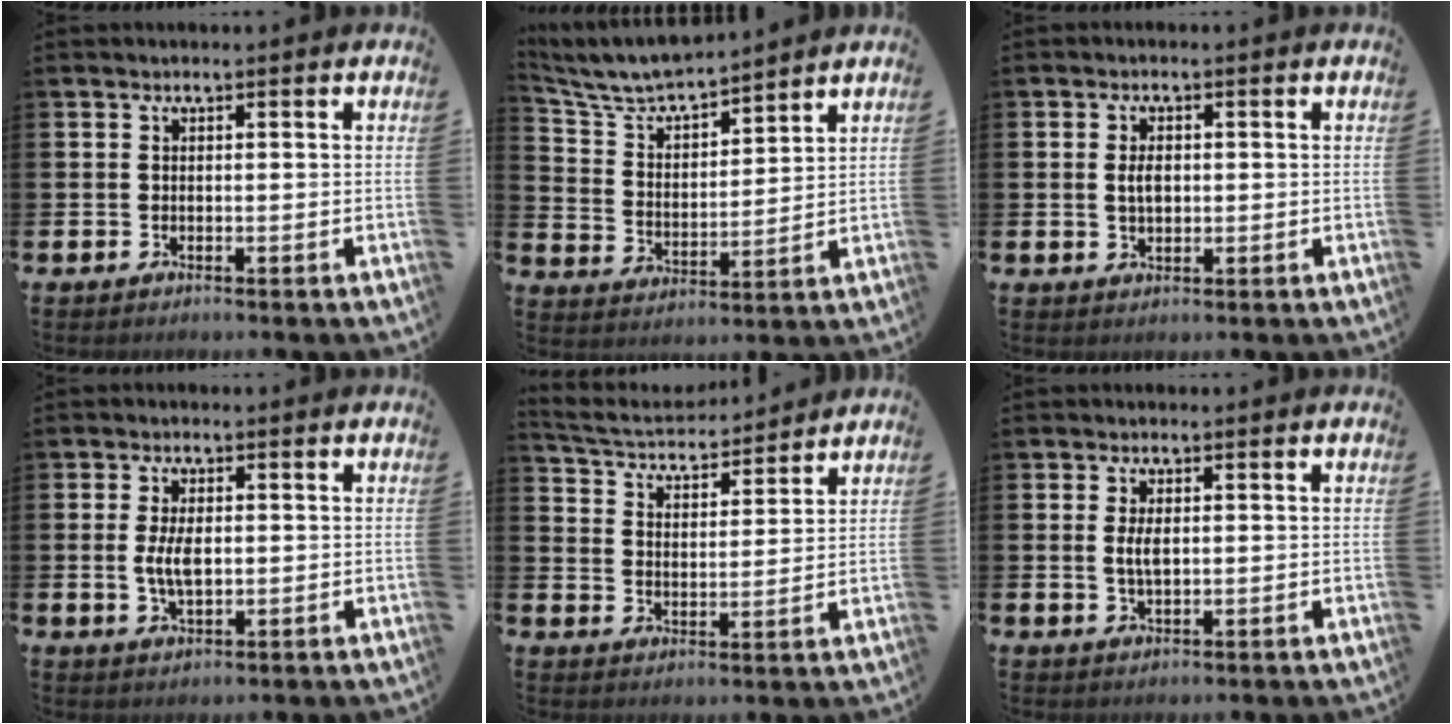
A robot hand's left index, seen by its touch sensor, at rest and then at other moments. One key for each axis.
{"total": 6.8, "fx": 6.4, "fy": 1.2, "fz": 1.9, "tx": -0.072, "ty": -0.042, "tz": 0.112}
{"total": 2.7, "fx": 0.2, "fy": 1.6, "fz": 2.2, "tx": -0.027, "ty": 0.001, "tz": -0.001}
{"total": 4.3, "fx": 0.1, "fy": 2.1, "fz": 3.8, "tx": -0.072, "ty": 0.002, "tz": -0.004}
{"total": 4.8, "fx": 4.6, "fy": 1.1, "fz": 0.7, "tx": -0.041, "ty": -0.034, "tz": 0.078}
{"total": 3.0, "fx": 0.4, "fy": 1.4, "fz": 2.6, "tx": -0.044, "ty": 0.003, "tz": 0.004}